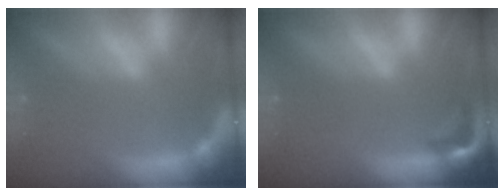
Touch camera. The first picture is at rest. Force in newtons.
{"total": 2.4}